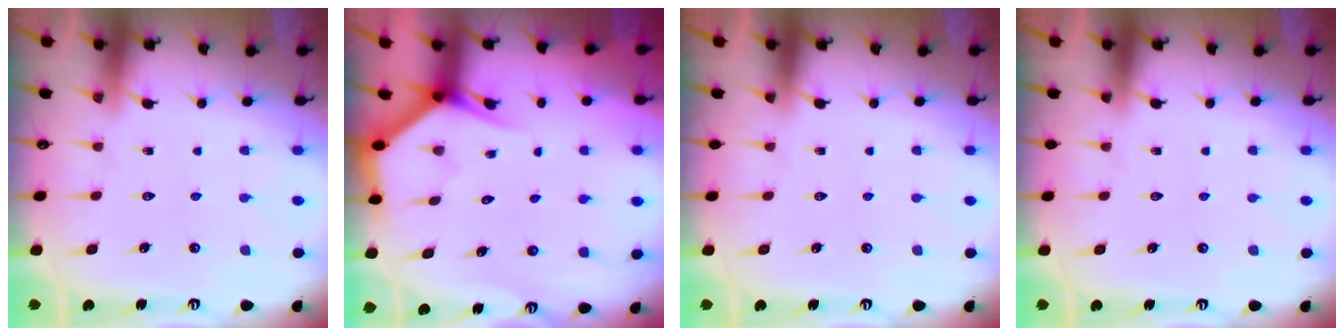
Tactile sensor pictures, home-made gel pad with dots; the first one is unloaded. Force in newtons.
{"total": 3.4, "press": 3.4, "slide": 0.3}
{"total": 0.0}
{"total": 0.0}